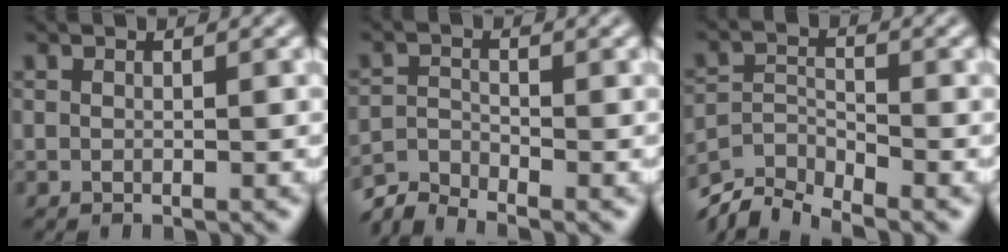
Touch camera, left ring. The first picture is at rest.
{"total": 2.9, "force": [-2.8, 0.5, 0.7], "torque": [-0.016, -0.002, -0.067]}
{"total": 5.4, "force": [-4.9, 1.5, 1.8], "torque": [-0.031, -0.010, -0.097]}